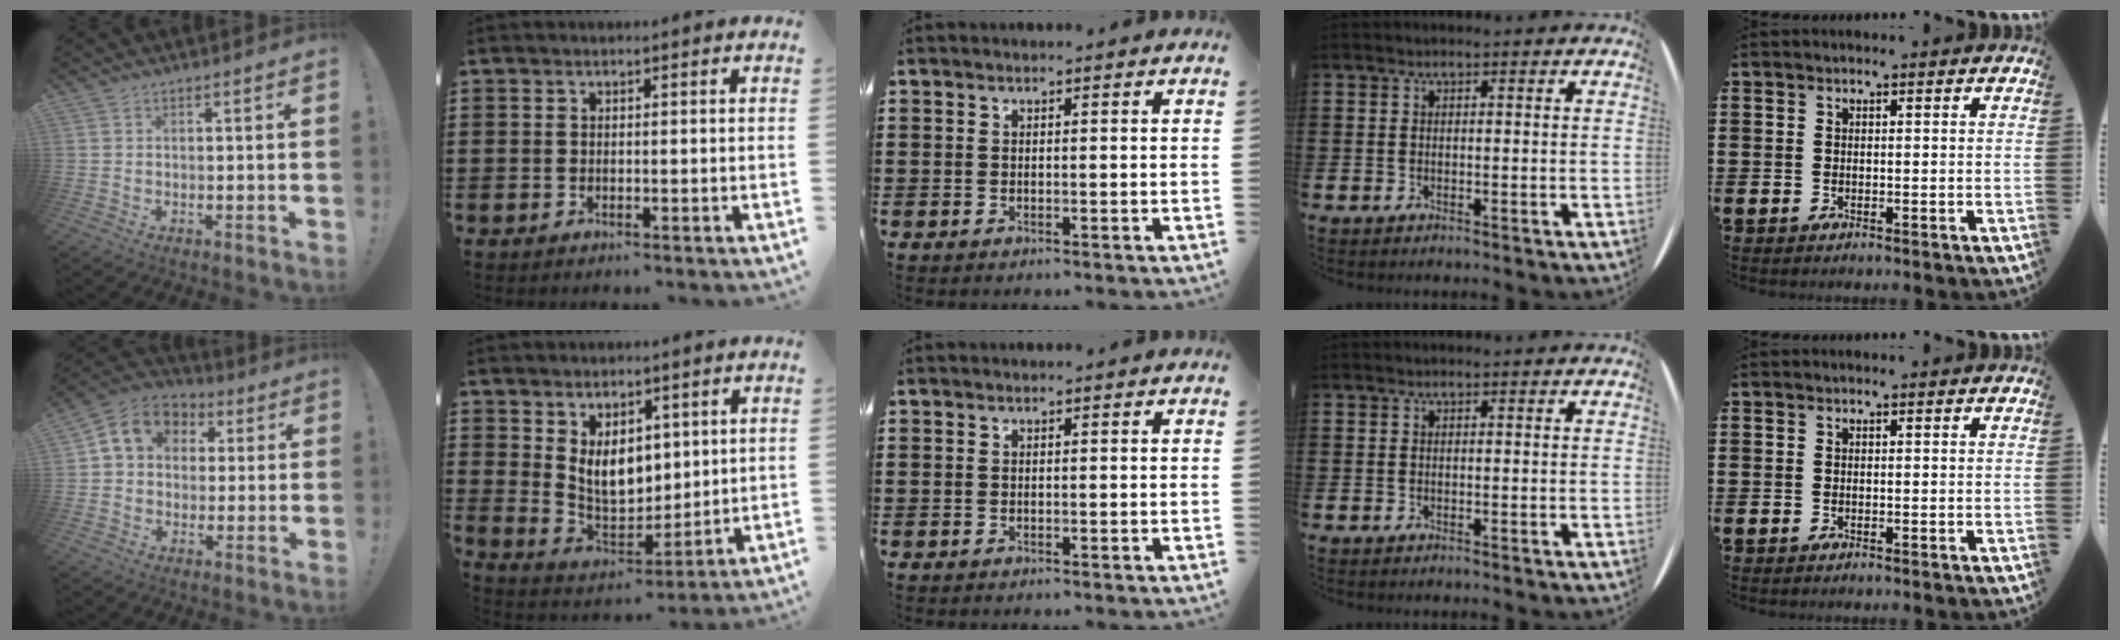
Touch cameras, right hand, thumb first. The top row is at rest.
{"thumb": {"total": 10.3, "force": [2.7, 8.7, 4.8], "torque": [-0.064, -0.002, 0.056]}, "index": {"total": 7.0, "force": [2.7, 4.8, 4.4], "torque": [-0.084, -0.004, 0.052]}}